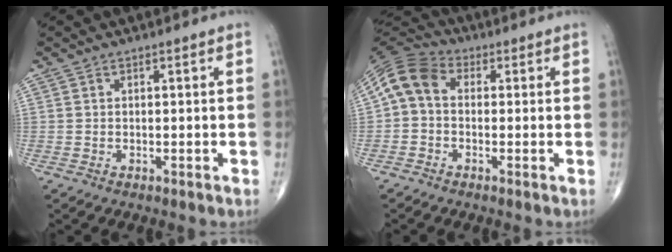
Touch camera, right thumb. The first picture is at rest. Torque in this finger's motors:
{"motor_torque": [0.93, 0.69, 0.33, -0.40, 0.08]}